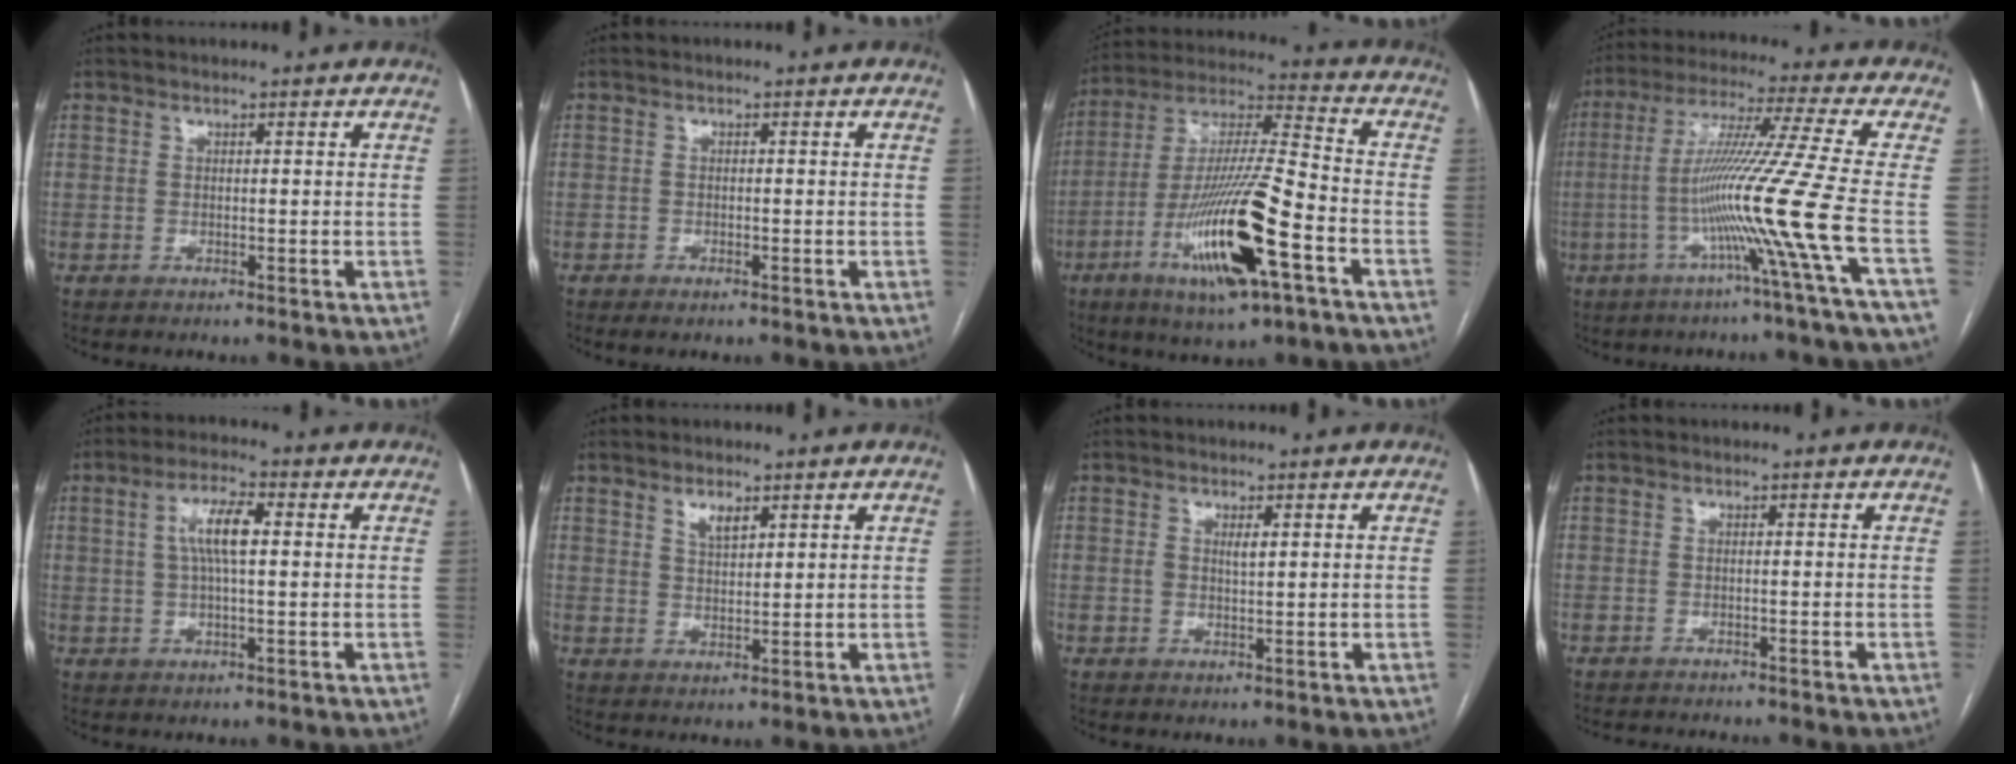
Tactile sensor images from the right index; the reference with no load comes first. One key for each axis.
{"total": 1.5, "fx": -1.0, "fy": 0.8, "fz": 0.8, "tx": -0.014, "ty": 0.001, "tz": -0.008}
{"total": 20.4, "fx": -8.3, "fy": 2.6, "fz": 18.4, "tx": -0.364, "ty": -0.023, "tz": -0.144}
{"total": 15.8, "fx": -4.8, "fy": -4.3, "fz": 14.4, "tx": -0.268, "ty": -0.017, "tz": -0.094}
{"total": 6.7, "fx": 1.0, "fy": 1.5, "fz": 6.5, "tx": -0.128, "ty": 0.016, "tz": 0.019}
{"total": 3.1, "fx": 1.8, "fy": 1.3, "fz": 2.1, "tx": -0.040, "ty": 0.001, "tz": 0.038}
{"total": 2.0, "fx": 0.4, "fy": 0.8, "fz": 1.8, "tx": -0.037, "ty": 0.000, "tz": 0.009}
{"total": 4.5, "fx": -4.1, "fy": 0.9, "fz": 1.4, "tx": -0.016, "ty": -0.005, "tz": -0.058}